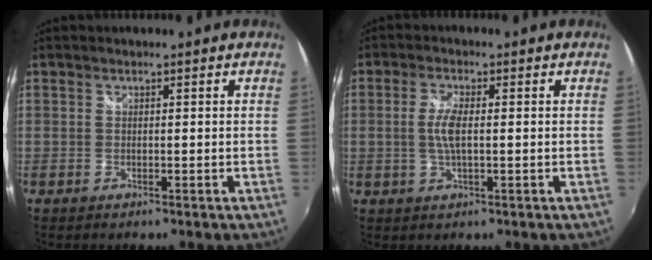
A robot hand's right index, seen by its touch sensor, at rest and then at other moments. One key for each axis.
{"total": 4.4, "fx": 0.0, "fy": 1.3, "fz": 4.2, "tx": -0.085, "ty": 0.000, "tz": 0.000}